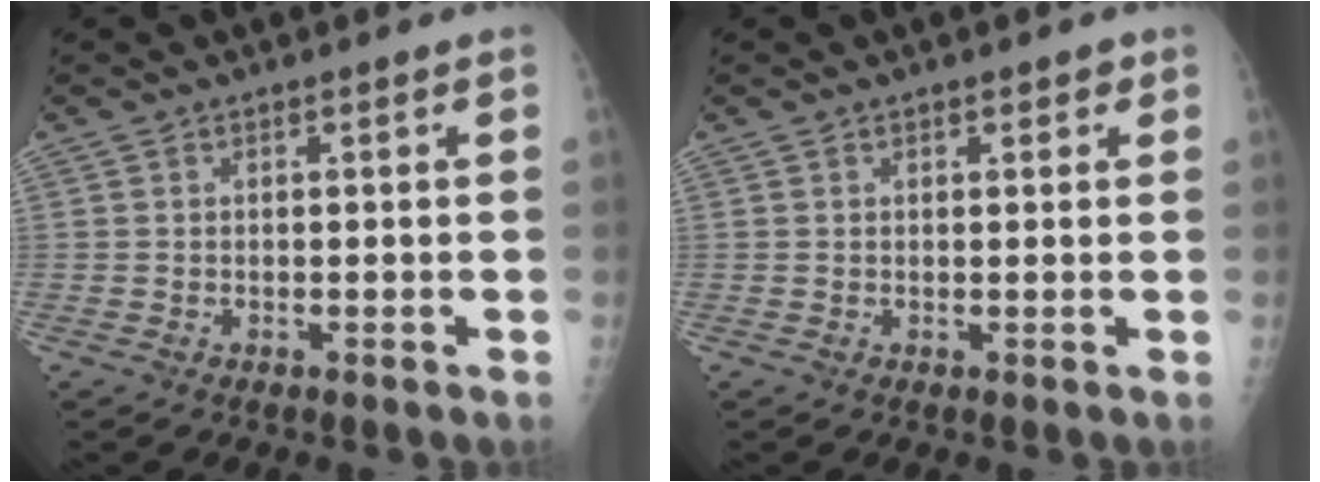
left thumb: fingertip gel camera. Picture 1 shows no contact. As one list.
[{"total": 1.7, "force": [1.0, 0.9, 1.0], "torque": [-0.001, -0.003, 0.010]}]